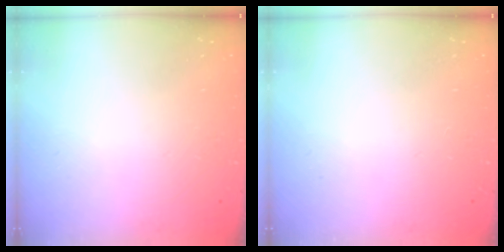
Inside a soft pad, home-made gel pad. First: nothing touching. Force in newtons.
{"total": 0.0}